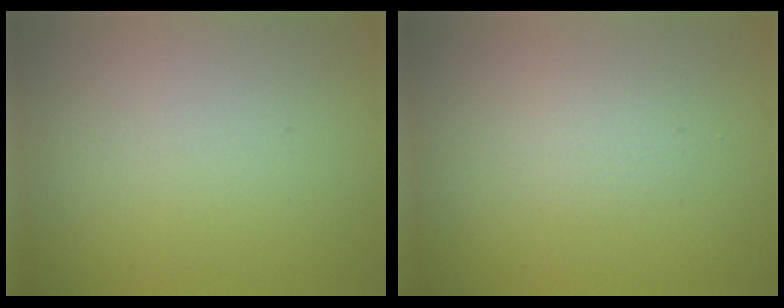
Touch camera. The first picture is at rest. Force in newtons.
{"total": 1.1, "press": 1.1, "slide": 0.2}